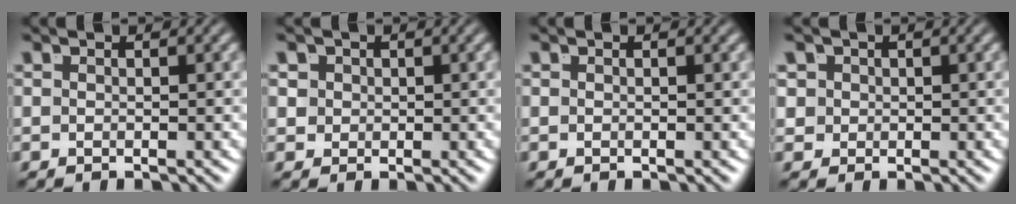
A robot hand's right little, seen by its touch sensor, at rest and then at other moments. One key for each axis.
{"total": 3.4, "fx": 1.0, "fy": 2.9, "fz": 1.4, "tx": -0.037, "ty": -0.005, "tz": 0.018}
{"total": 0.0}
{"total": 3.9, "fx": 0.6, "fy": 3.5, "fz": 1.6, "tx": -0.051, "ty": -0.012, "tz": 0.014}